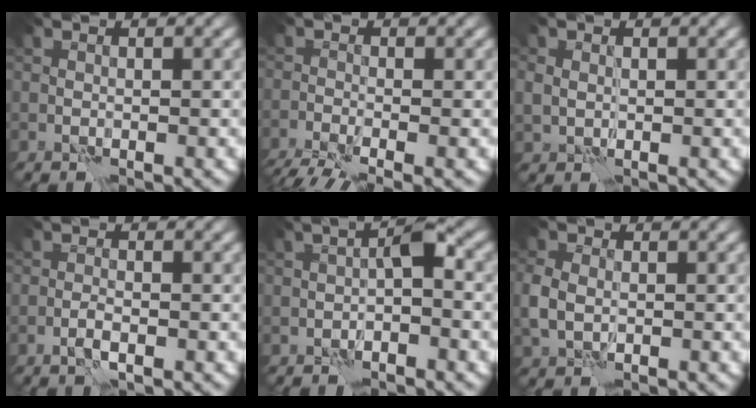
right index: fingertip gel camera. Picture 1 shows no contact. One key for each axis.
{"total": 5.3, "fx": -4.2, "fy": 0.9, "fz": 3.1, "tx": -0.062, "ty": -0.028, "tz": -0.076}
{"total": 1.4, "fx": 0.4, "fy": 1.2, "fz": 0.6, "tx": -0.015, "ty": -0.004, "tz": 0.014}
{"total": 1.1, "fx": -0.4, "fy": 0.2, "fz": 1.0, "tx": -0.021, "ty": 0.002, "tz": -0.010}
{"total": 2.1, "fx": -0.6, "fy": 0.5, "fz": 2.0, "tx": -0.031, "ty": 0.010, "tz": -0.016}
{"total": 2.9, "fx": -0.3, "fy": 2.2, "fz": 1.8, "tx": -0.048, "ty": -0.002, "tz": -0.011}